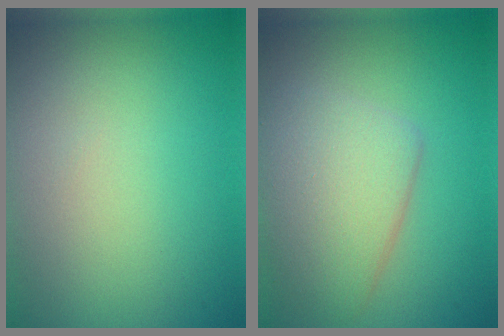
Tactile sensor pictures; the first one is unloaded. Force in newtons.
{"total": 5.3, "press": 5.2, "slide": 0.3}